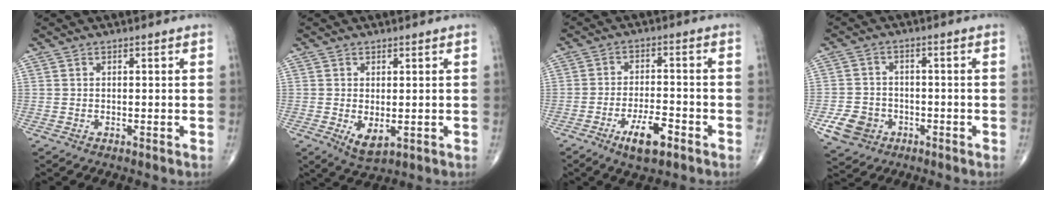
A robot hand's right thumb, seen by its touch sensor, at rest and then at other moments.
{"total": 3.9, "force": [-0.6, 1.9, 3.4], "torque": [-0.054, -0.012, 0.001]}
{"total": 7.4, "force": [-4.1, 2.6, 5.6], "torque": [-0.096, 0.019, -0.067]}
{"total": 6.8, "force": [-2.8, 5.7, 2.5], "torque": [-0.034, 0.014, -0.043]}